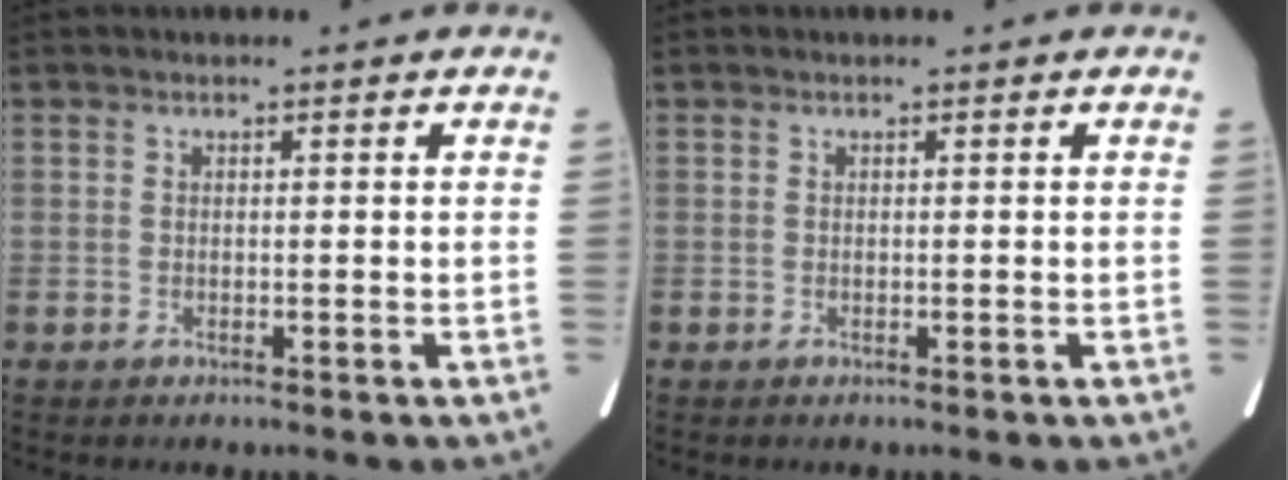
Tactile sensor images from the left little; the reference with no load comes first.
{"total": 0.0}